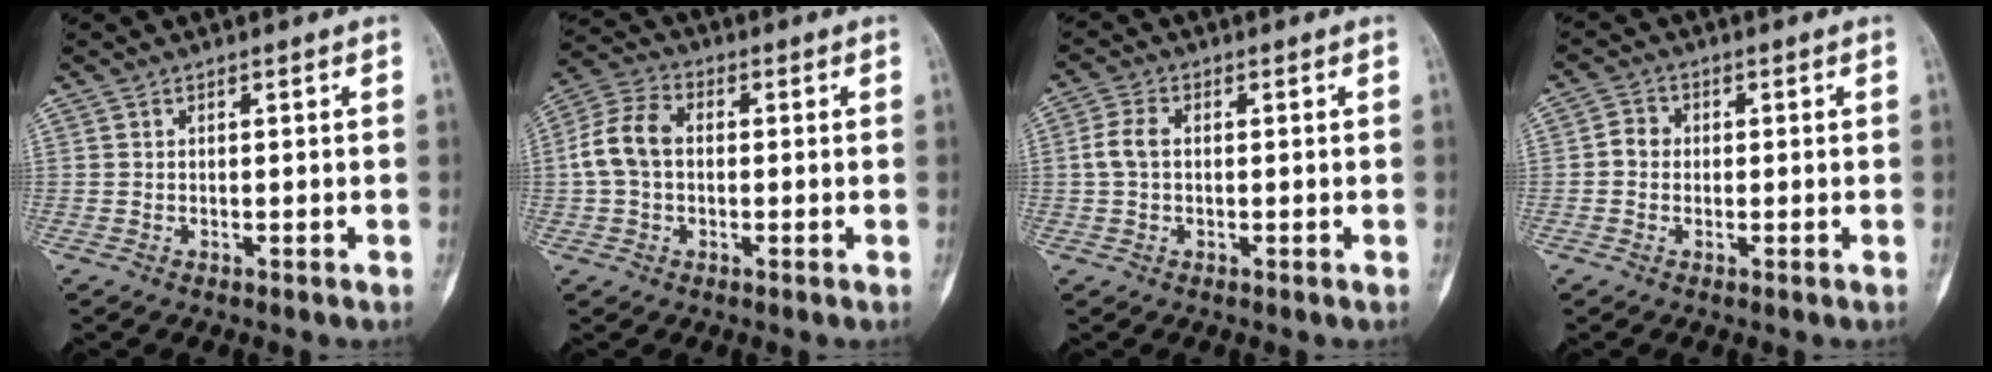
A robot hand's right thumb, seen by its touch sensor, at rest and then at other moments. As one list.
[{"total": 8.3, "force": [0.0, 5.8, 5.9], "torque": [-0.120, 0.027, -0.008]}, {"total": 3.8, "force": [0.1, 2.5, 2.9], "torque": [-0.069, 0.009, -0.003]}, {"total": 2.9, "force": [-0.2, 2.6, 1.3], "torque": [-0.009, 0.008, -0.011]}]